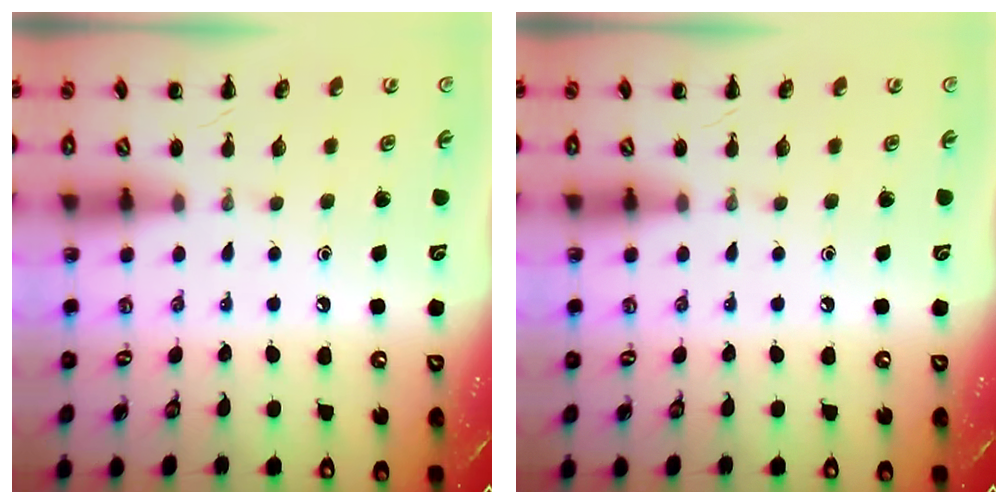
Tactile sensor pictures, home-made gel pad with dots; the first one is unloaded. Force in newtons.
{"total": 0.0}